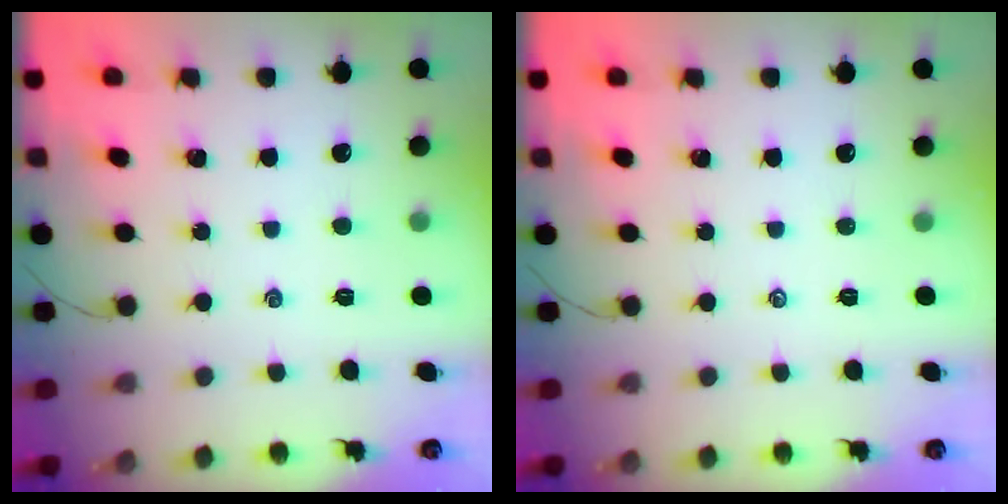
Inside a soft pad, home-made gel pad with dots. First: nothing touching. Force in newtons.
{"total": 0.0}